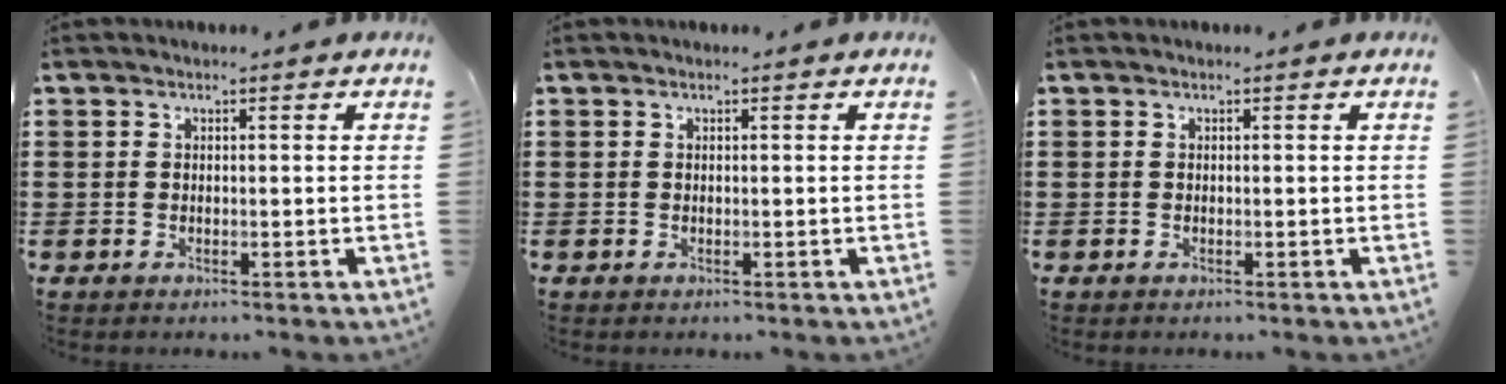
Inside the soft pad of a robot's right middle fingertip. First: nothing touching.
{"total": 0.0}
{"total": 0.0}